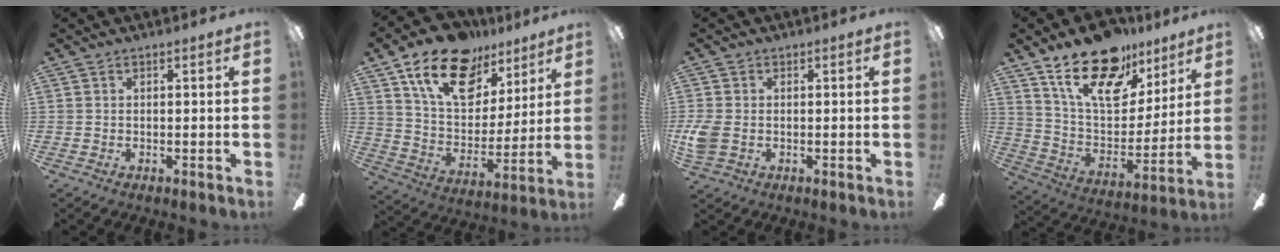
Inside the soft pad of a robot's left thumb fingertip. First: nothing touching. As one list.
[{"total": 20.7, "force": [12.3, 12.1, 11.4], "torque": [-0.193, -0.058, 0.221]}, {"total": 4.8, "force": [-0.5, 3.5, 3.2], "torque": [-0.067, -0.001, -0.011]}, {"total": 22.4, "force": [15.2, 11.1, 12.1], "torque": [-0.201, -0.087, 0.270]}]